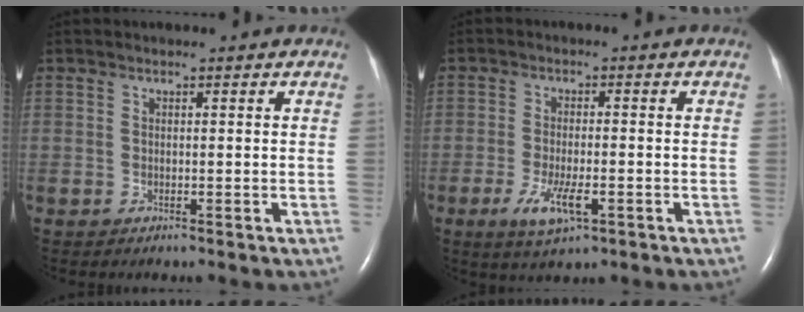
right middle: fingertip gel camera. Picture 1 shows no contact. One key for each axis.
{"total": 5.6, "fx": -2.4, "fy": 1.5, "fz": 4.8, "tx": -0.099, "ty": -0.008, "tz": -0.037}